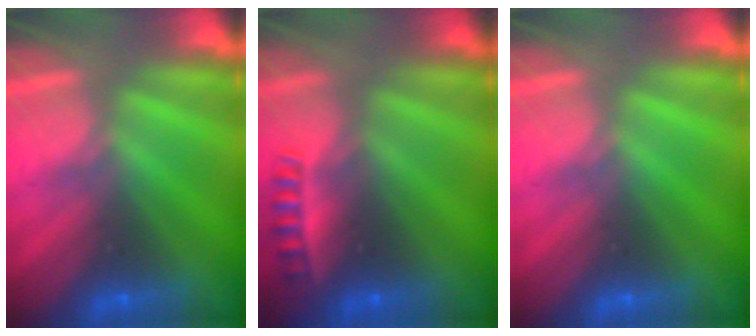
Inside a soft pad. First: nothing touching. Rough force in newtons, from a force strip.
{"total": 2.4}
{"total": 0.0}